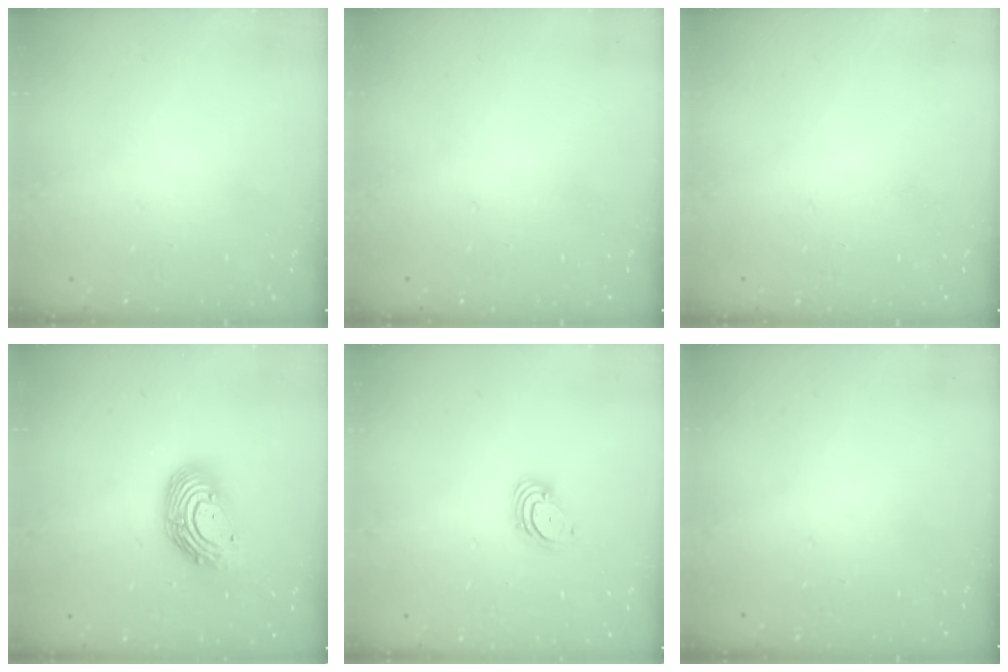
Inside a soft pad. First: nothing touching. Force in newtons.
{"total": 0.0}
{"total": 0.0}
{"total": 13.2, "press": 13.1, "slide": 1.3}
{"total": 3.2, "press": 3.2, "slide": 0.1}
{"total": 0.0}